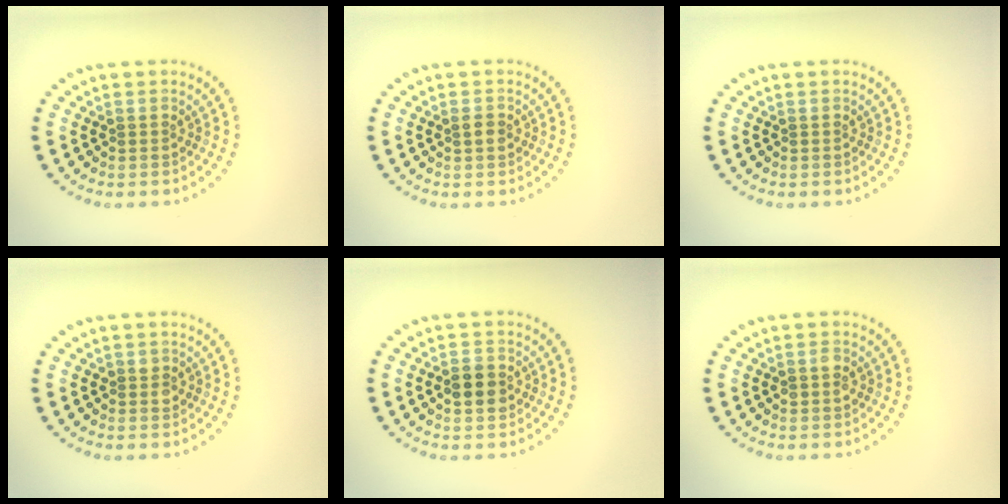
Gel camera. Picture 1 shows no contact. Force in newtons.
{"total": 1.1, "press": 1.1, "slide": 0.1}
{"total": 0.0}
{"total": 1.2, "press": 1.1, "slide": 0.5}
{"total": 2.9, "press": 2.9, "slide": 0.2}
{"total": 1.1, "press": 1.1, "slide": 0.0}